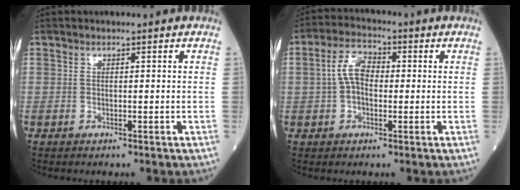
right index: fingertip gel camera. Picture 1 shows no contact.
{"total": 5.5, "force": [0.1, 3.1, 4.5], "torque": [-0.099, 0.022, -0.003]}